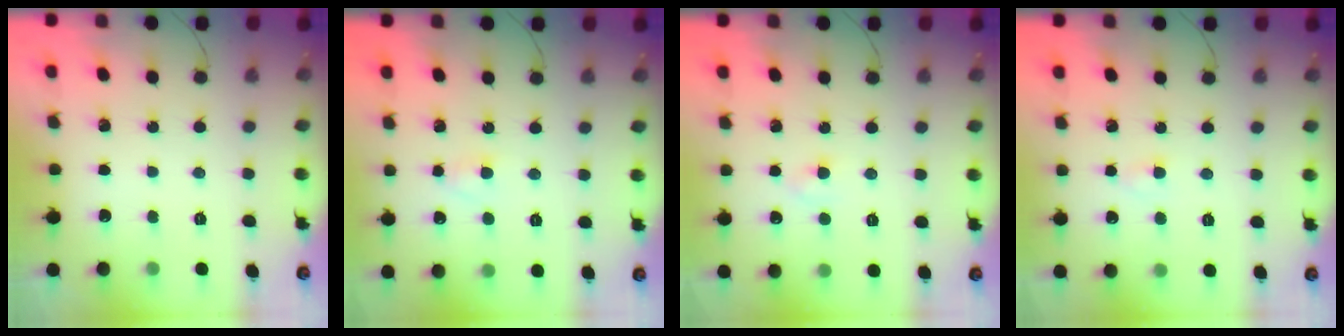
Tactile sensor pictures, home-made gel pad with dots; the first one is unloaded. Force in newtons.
{"total": 2.5, "press": 2.3, "slide": 1.1}
{"total": 2.4, "press": 2.3, "slide": 0.8}
{"total": 2.2, "press": 2.1, "slide": 0.8}